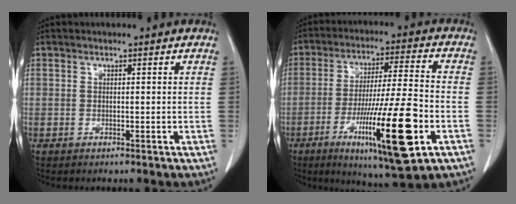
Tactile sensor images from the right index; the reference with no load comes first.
{"total": 18.0, "force": [-6.7, 1.1, 16.7], "torque": [-0.288, -0.028, -0.108]}